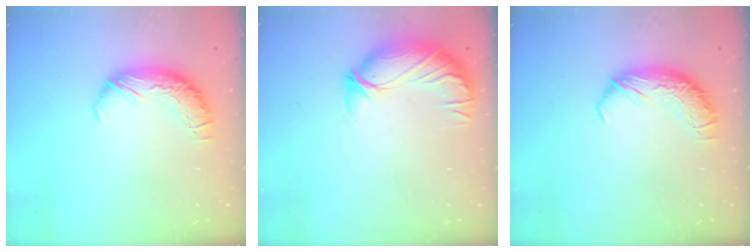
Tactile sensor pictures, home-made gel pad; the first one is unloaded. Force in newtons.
{"total": 3.2, "press": 2.4, "slide": 2.1}
{"total": 0.0}